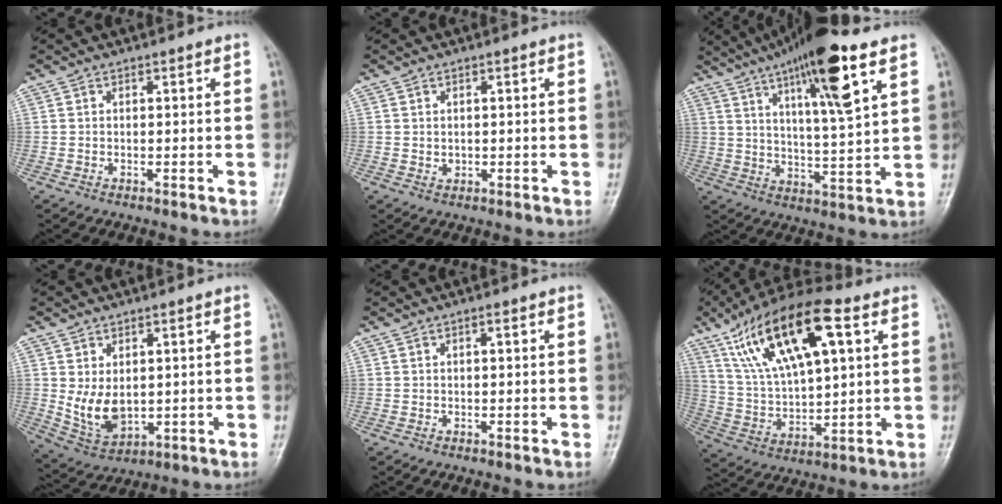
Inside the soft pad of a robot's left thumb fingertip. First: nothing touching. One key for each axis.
{"total": 1.4, "fx": 0.2, "fy": 1.1, "fz": 0.8, "tx": -0.011, "ty": -0.002, "tz": 0.008}
{"total": 17.6, "fx": 9.3, "fy": 3.1, "fz": 14.6, "tx": -0.232, "ty": -0.030, "tz": 0.154}
{"total": 7.9, "fx": 0.7, "fy": 5.3, "fz": 5.8, "tx": -0.093, "ty": -0.015, "tz": 0.034}
{"total": 0.7, "fx": 0.3, "fy": 0.2, "fz": 0.7, "tx": -0.012, "ty": 0.002, "tz": 0.003}
{"total": 20.9, "fx": 9.1, "fy": 8.1, "fz": 16.9, "tx": -0.293, "ty": -0.005, "tz": 0.166}